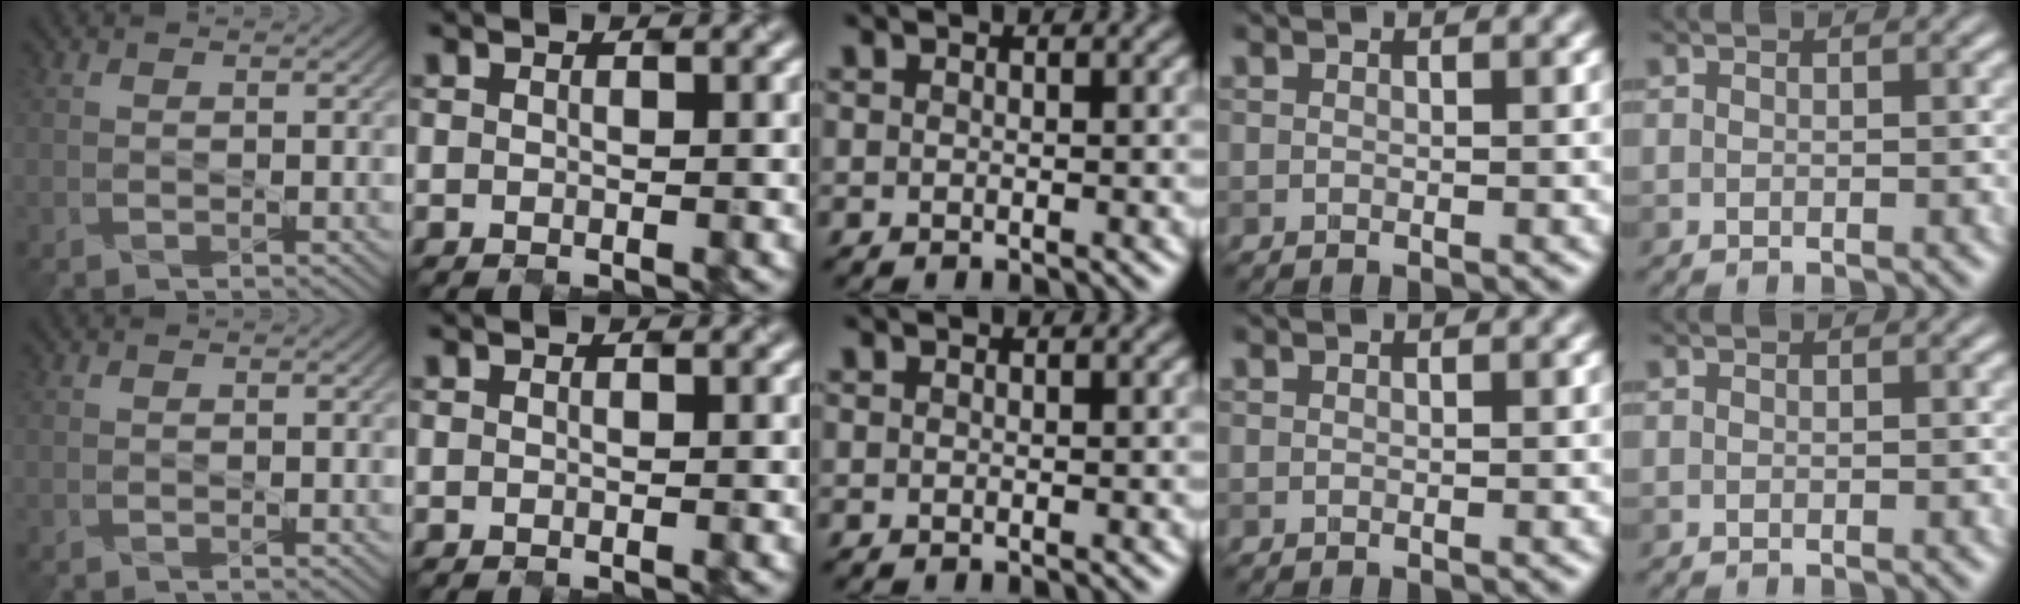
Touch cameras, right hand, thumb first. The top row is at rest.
{}